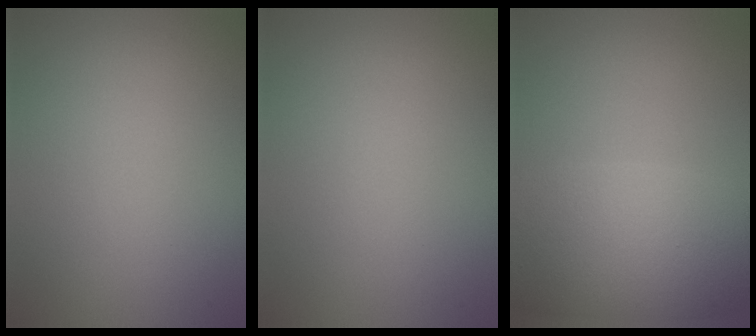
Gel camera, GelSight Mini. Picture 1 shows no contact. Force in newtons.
{"total": 0.0}
{"total": 8.4, "press": 8.4, "slide": 0.6}